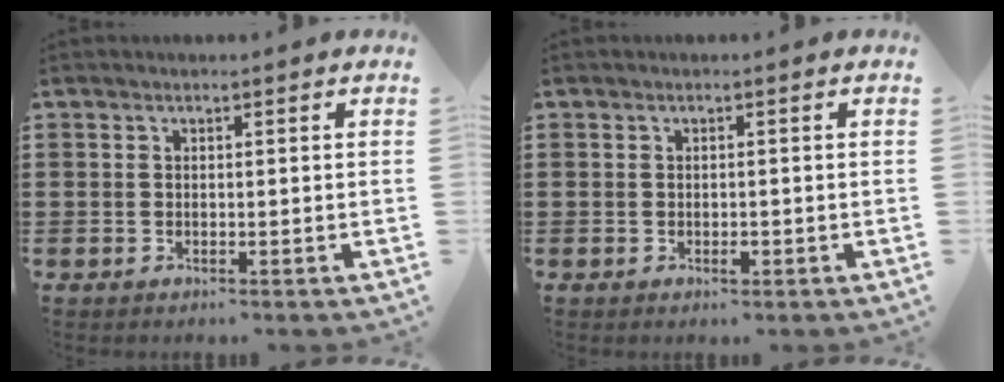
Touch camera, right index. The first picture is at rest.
{"total": 1.1, "force": [-0.4, 0.5, 0.9], "torque": [-0.017, -0.002, -0.008]}